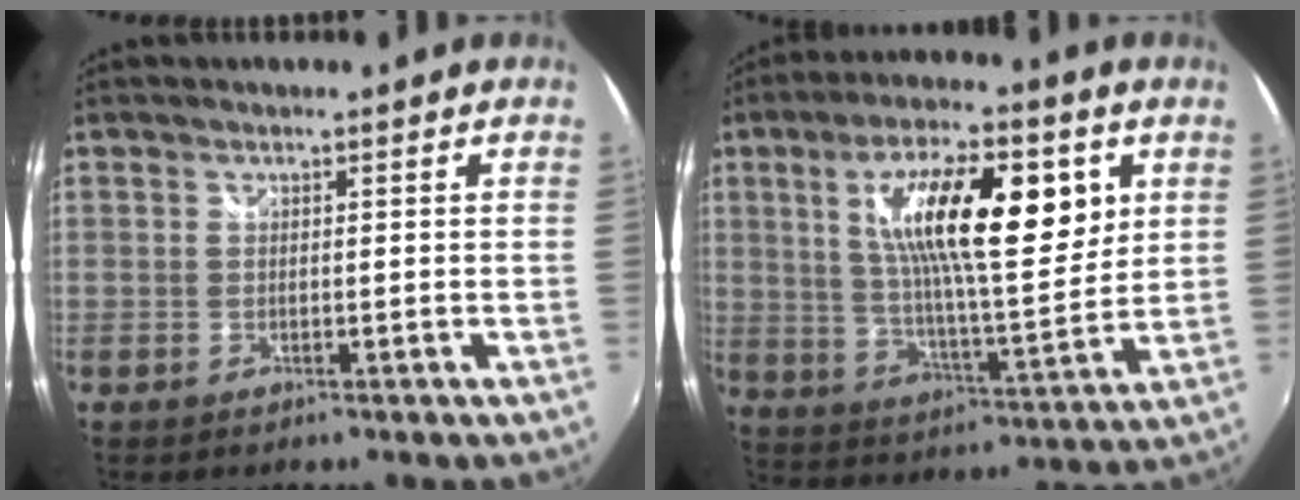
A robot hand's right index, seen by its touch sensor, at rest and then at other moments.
{"total": 19.2, "force": [6.2, 5.8, 17.2], "torque": [-0.294, 0.009, 0.102]}